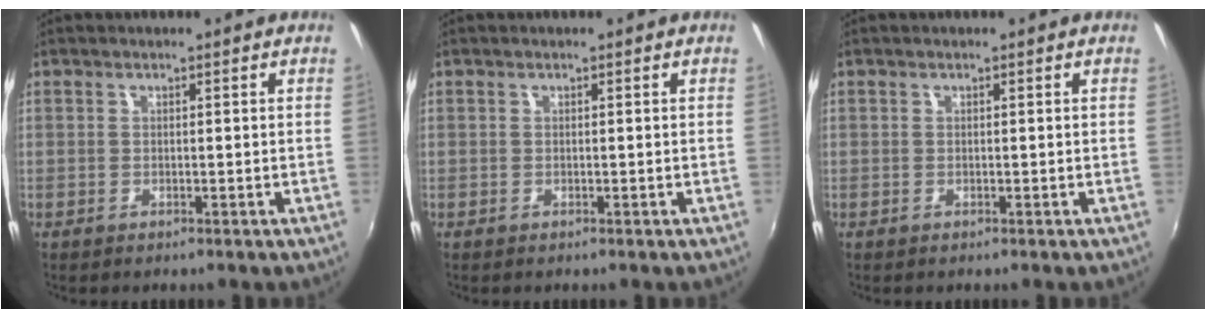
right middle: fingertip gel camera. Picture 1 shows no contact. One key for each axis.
{"total": 0.0}
{"total": 0.0}